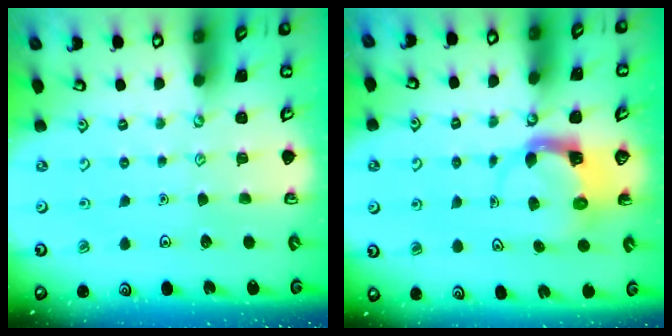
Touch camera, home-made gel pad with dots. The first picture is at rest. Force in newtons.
{"total": 4.0, "press": 4.0, "slide": 0.5}